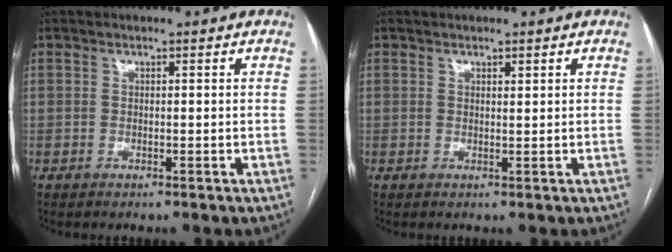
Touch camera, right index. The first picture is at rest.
{"total": 0.7, "force": [0.5, 0.2, 0.4], "torque": [-0.007, -0.003, 0.007]}